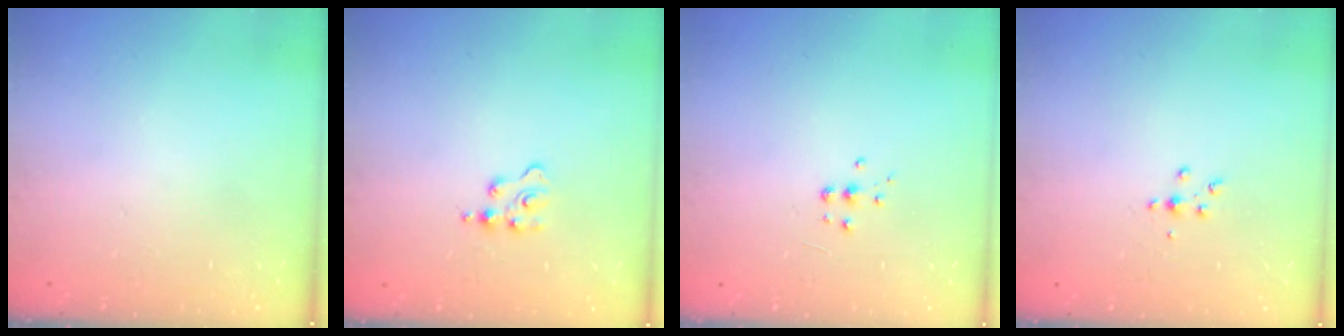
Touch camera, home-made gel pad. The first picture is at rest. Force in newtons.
{"total": 2.3, "press": 2.3, "slide": 0.3}
{"total": 4.8, "press": 4.7, "slide": 0.4}
{"total": 4.2, "press": 4.2, "slide": 0.6}